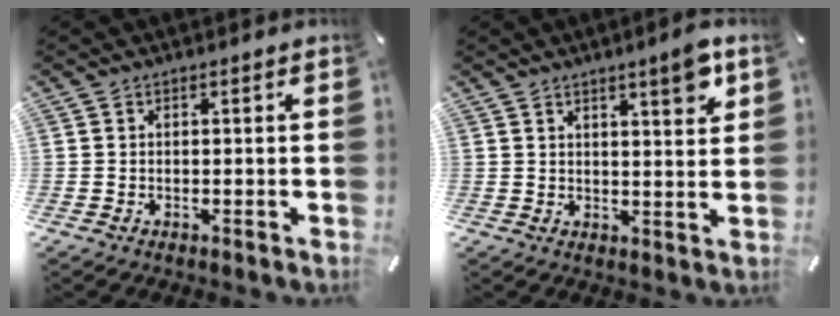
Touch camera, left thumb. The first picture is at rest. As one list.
[{"total": 6.3, "force": [4.1, 1.2, 4.7], "torque": [-0.068, -0.022, 0.063]}]